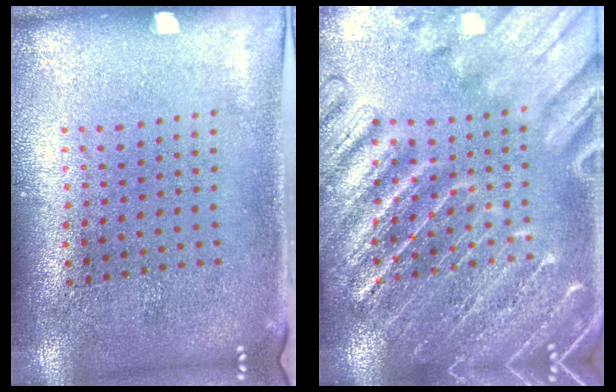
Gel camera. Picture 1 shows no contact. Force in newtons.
{"total": 5.7, "press": 5.6, "slide": 0.8}